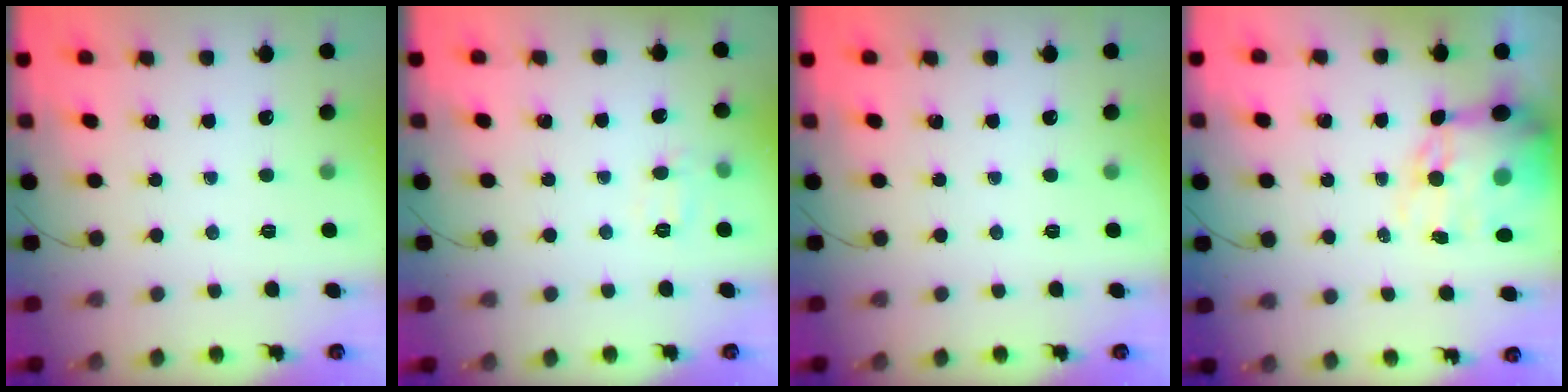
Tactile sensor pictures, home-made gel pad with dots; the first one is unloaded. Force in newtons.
{"total": 6.7, "press": 6.5, "slide": 1.4}
{"total": 0.0}
{"total": 14.4, "press": 14.0, "slide": 3.4}